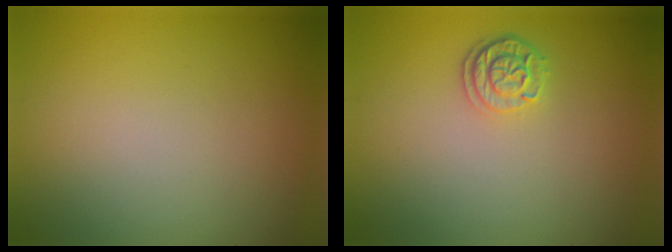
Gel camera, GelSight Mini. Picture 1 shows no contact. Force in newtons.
{"total": 2.2, "press": 1.9, "slide": 1.1}